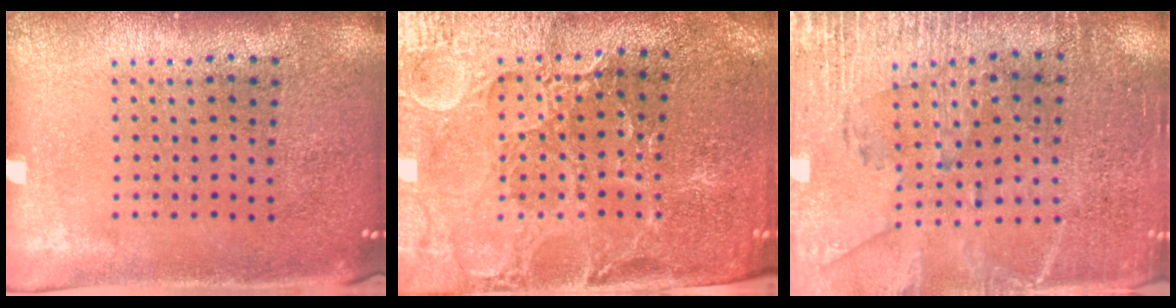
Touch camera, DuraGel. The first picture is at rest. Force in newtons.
{"total": 3.4, "press": 3.4, "slide": 0.5}
{"total": 3.1, "press": 2.9, "slide": 1.1}